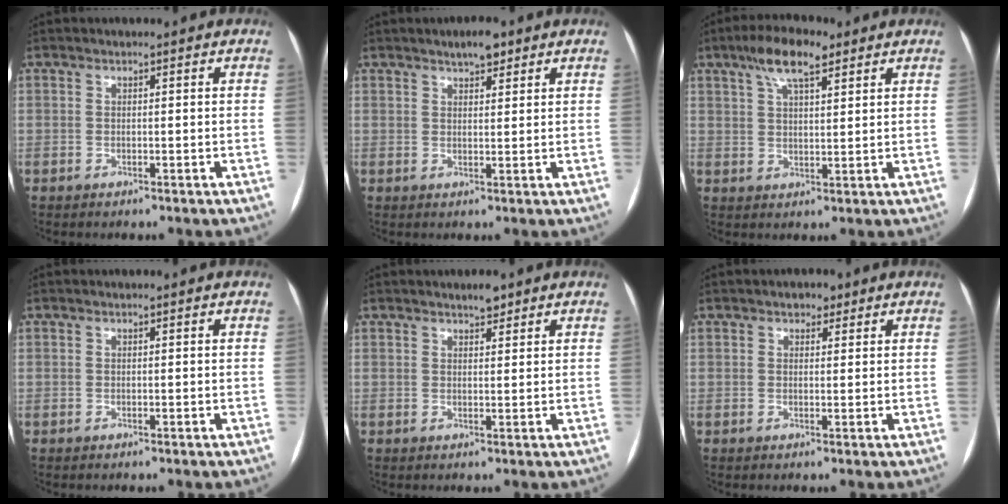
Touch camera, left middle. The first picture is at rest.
{"total": 3.3, "force": [2.4, 1.1, 1.9], "torque": [-0.032, 0.003, 0.037]}
{"total": 7.4, "force": [4.7, 2.1, 5.4], "torque": [-0.105, 0.016, 0.081]}
{"total": 0.0}
{"total": 2.1, "force": [1.7, 0.6, 1.0], "torque": [-0.019, 0.001, 0.027]}
{"total": 2.0, "force": [1.3, 1.2, 0.9], "torque": [-0.013, 0.005, 0.017]}